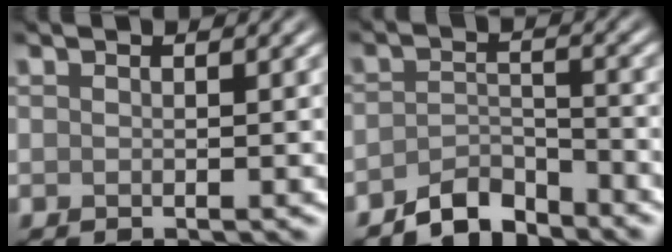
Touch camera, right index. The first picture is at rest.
{"total": 3.4, "force": [-3.0, 1.0, 1.0], "torque": [-0.015, 0.007, -0.061]}